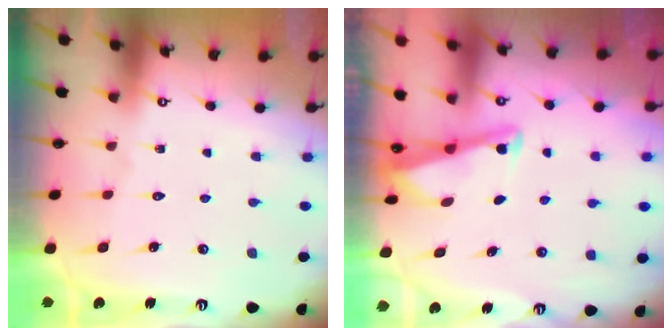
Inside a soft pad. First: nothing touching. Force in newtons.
{"total": 3.0, "press": 3.0, "slide": 0.3}